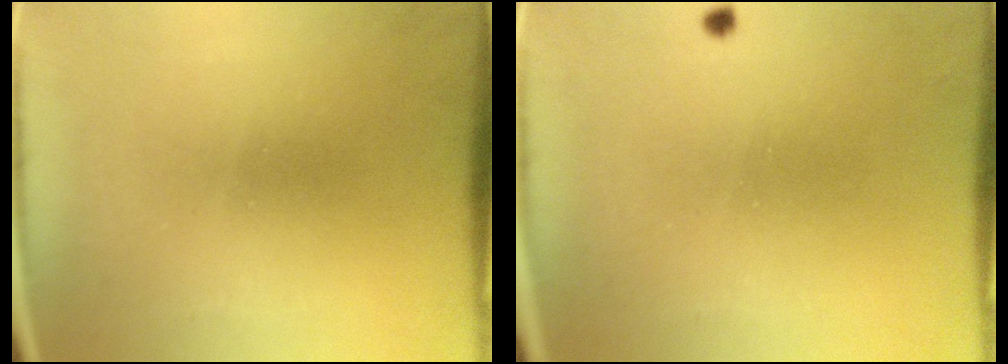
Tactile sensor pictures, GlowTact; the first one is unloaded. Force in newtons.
{"total": 0.5}